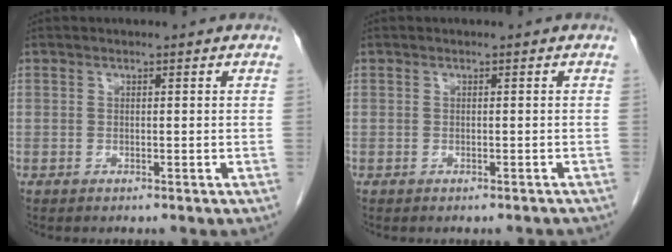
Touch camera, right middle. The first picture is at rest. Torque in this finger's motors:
{"motor_torque": [0.23, -0.14, -0.08, -0.01]}